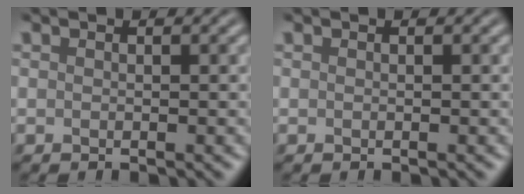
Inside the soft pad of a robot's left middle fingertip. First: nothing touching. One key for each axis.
{"total": 0.0}